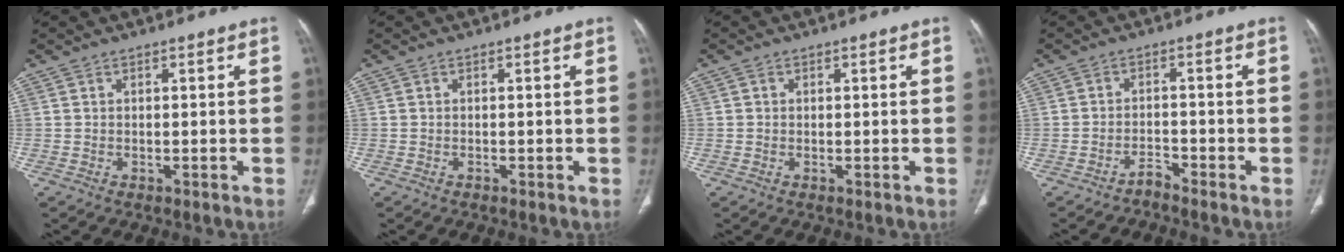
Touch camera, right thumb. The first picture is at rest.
{"total": 0.0}
{"total": 0.5, "force": [0.1, 0.5, 0.1], "torque": [0.000, 0.002, 0.002]}
{"total": 1.8, "force": [-1.8, 0.2, 0.1], "torque": [0.003, 0.009, -0.031]}